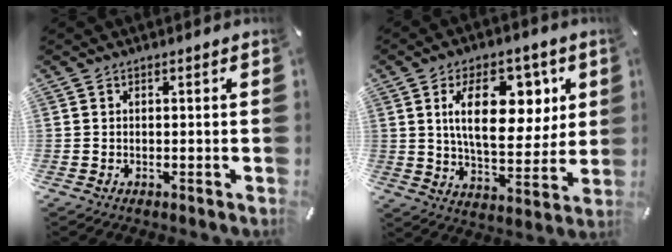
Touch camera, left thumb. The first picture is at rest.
{"total": 17.1, "force": [5.9, 9.4, 13.0], "torque": [-0.208, 0.001, 0.098]}